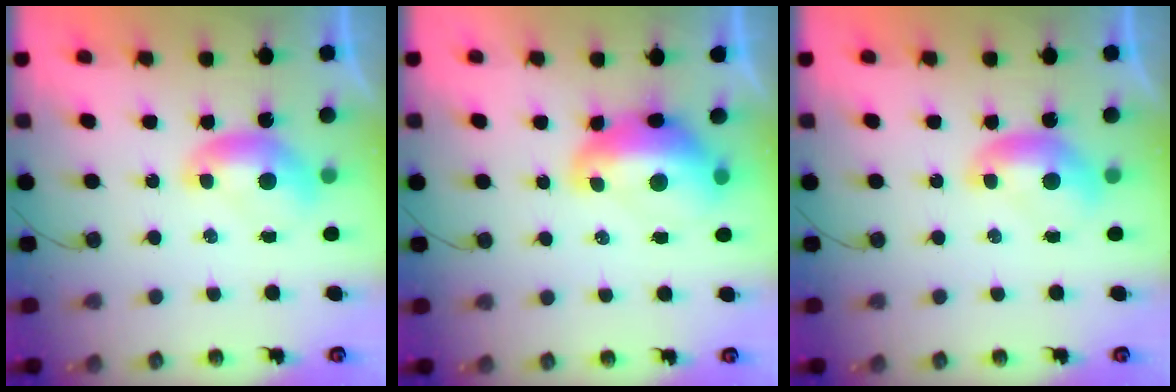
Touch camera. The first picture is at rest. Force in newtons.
{"total": 4.7, "press": 4.6, "slide": 1.3}
{"total": 0.0}